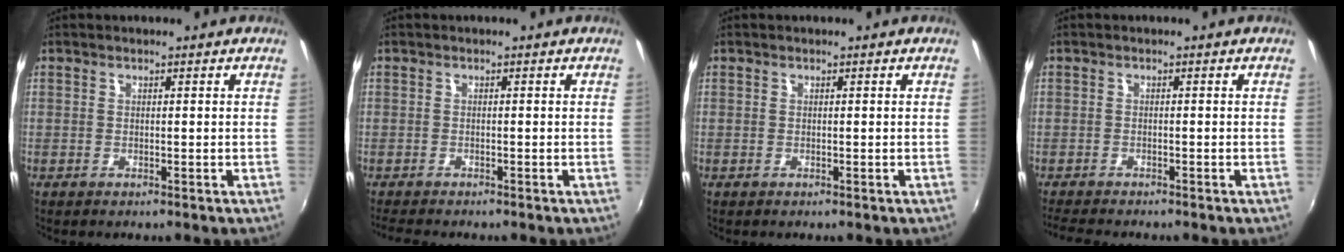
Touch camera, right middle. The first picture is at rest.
{"total": 2.9, "force": [-2.7, 0.8, 0.8], "torque": [-0.030, -0.014, -0.054]}
{"total": 0.0}
{"total": 4.0, "force": [-3.8, 0.8, 1.3], "torque": [-0.043, -0.018, -0.071]}